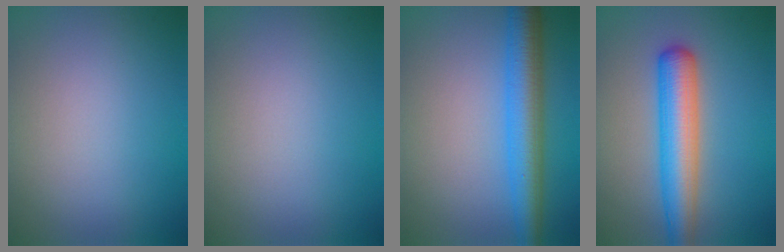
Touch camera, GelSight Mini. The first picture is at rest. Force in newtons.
{"total": 0.0}
{"total": 5.6, "press": 5.6, "slide": 0.1}
{"total": 5.8, "press": 5.8, "slide": 0.1}